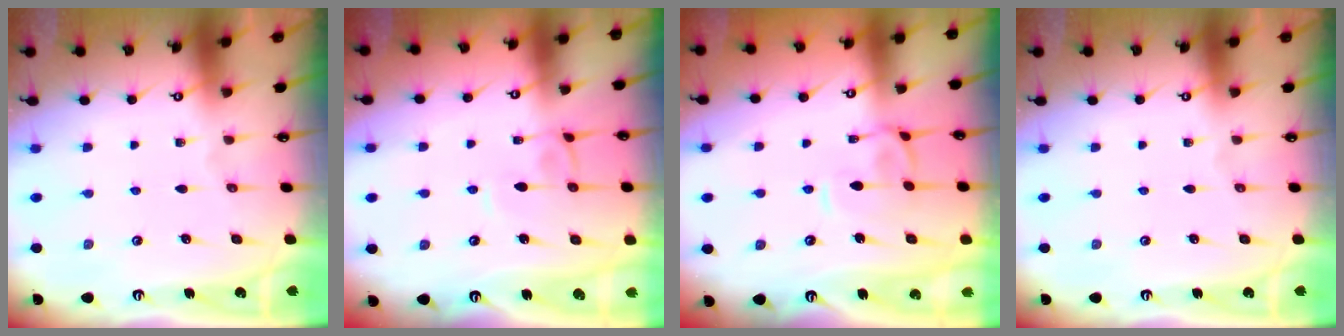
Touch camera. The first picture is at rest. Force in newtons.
{"total": 2.9, "press": 2.9, "slide": 0.1}
{"total": 0.8, "press": 0.4, "slide": 0.6}
{"total": 0.0}